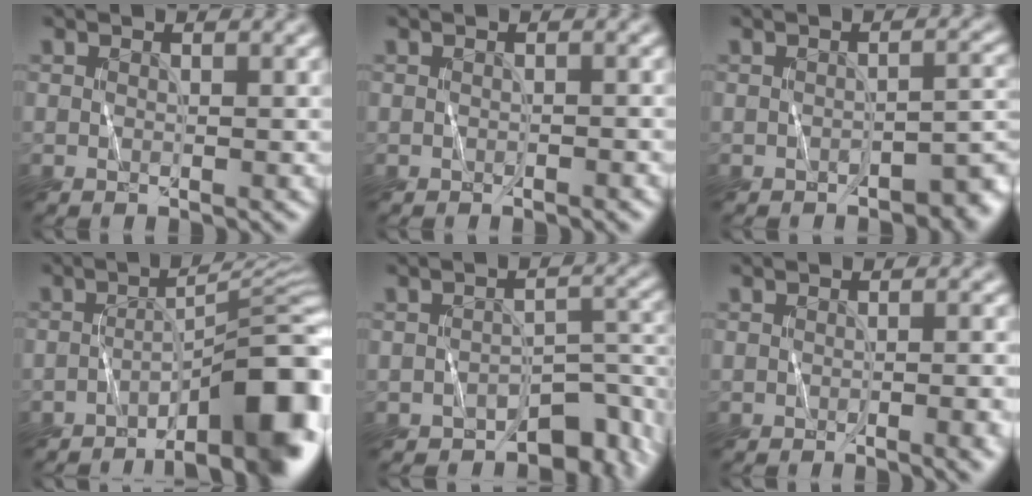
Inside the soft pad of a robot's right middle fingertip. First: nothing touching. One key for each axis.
{"total": 0.7, "fx": -0.5, "fy": 0.2, "fz": 0.4, "tx": -0.005, "ty": 0.002, "tz": -0.006}
{"total": 3.1, "fx": -2.0, "fy": 1.6, "fz": 1.6, "tx": -0.009, "ty": 0.001, "tz": -0.031}
{"total": 11.0, "fx": -5.9, "fy": 2.7, "fz": 8.9, "tx": -0.115, "ty": 0.014, "tz": -0.084}
{"total": 5.6, "fx": -3.8, "fy": 2.7, "fz": 3.0, "tx": -0.024, "ty": -0.002, "tz": -0.059}
{"total": 4.0, "fx": -1.4, "fy": 1.3, "fz": 3.5, "tx": -0.036, "ty": 0.001, "tz": -0.017}